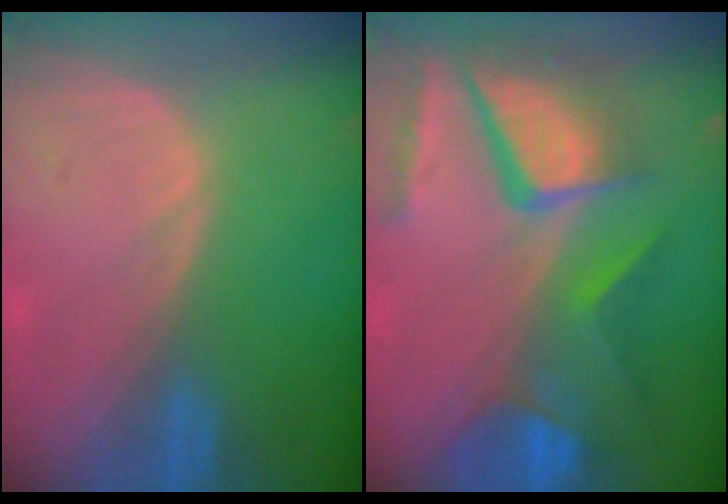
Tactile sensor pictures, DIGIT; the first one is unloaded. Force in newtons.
{"total": 11.6, "press": 9.7, "slide": 6.5}